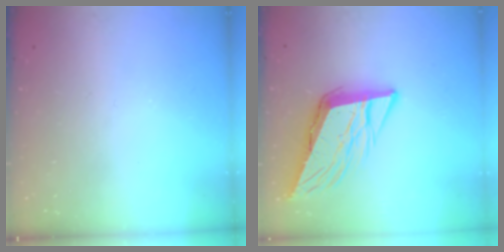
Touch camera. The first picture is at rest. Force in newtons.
{"total": 10.6, "press": 10.2, "slide": 2.8}